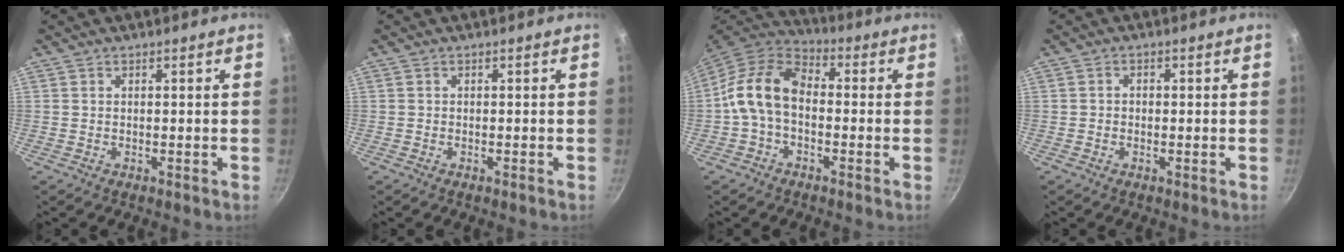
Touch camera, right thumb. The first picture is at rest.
{"total": 0.0}
{"total": 12.0, "force": [-1.1, 8.0, 8.9], "torque": [-0.153, 0.040, -0.041]}
{"total": 1.2, "force": [-0.3, 1.0, 0.6], "torque": [-0.010, 0.005, -0.007]}